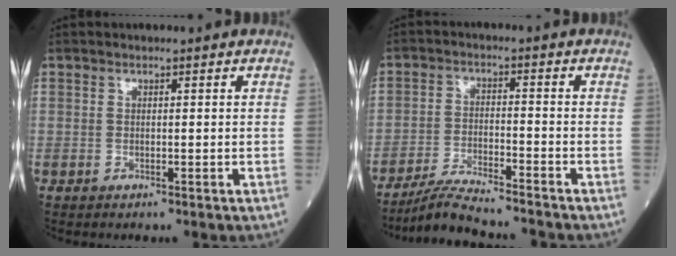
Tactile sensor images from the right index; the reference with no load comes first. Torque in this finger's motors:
{"motor_torque": [-0.28, -0.28, 0.05, 0.01]}